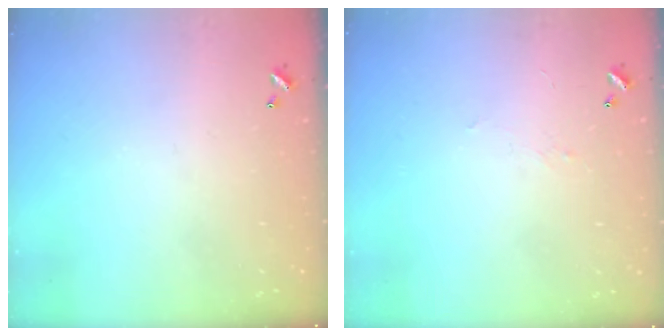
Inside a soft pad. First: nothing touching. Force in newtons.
{"total": 2.2, "press": 2.0, "slide": 0.8}